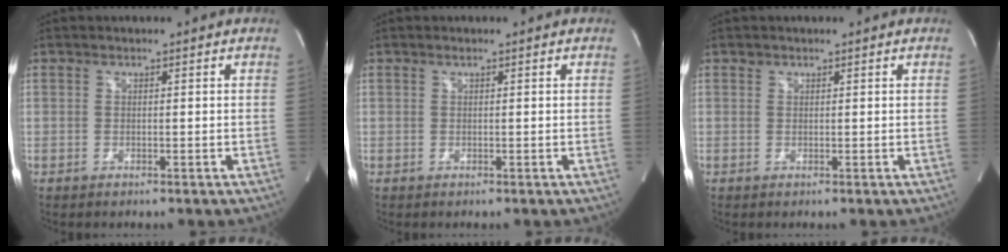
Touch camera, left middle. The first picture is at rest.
{"total": 0.0}
{"total": 0.5, "force": [0.4, 0.3, 0.0], "torque": [-0.001, -0.001, 0.006]}